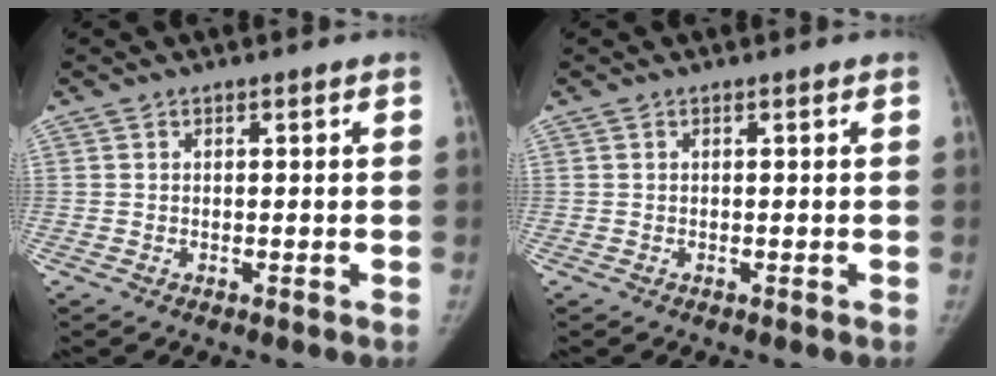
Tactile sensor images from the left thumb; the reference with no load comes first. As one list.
[{"total": 0.0}]